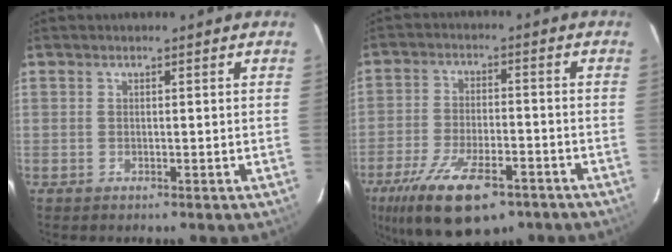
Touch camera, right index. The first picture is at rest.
{"total": 17.5, "force": [-11.1, 7.0, 11.5], "torque": [-0.238, -0.035, -0.182]}